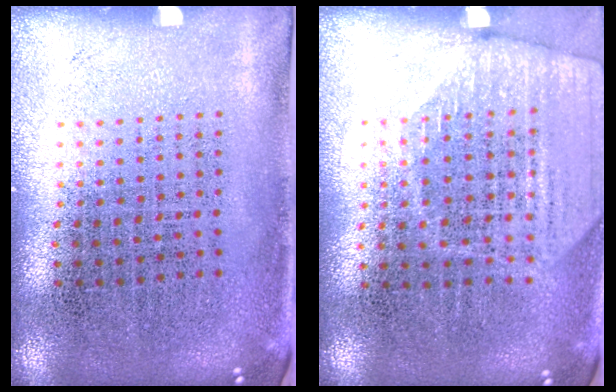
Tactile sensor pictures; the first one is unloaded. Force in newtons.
{"total": 1.8, "press": 1.6, "slide": 0.7}